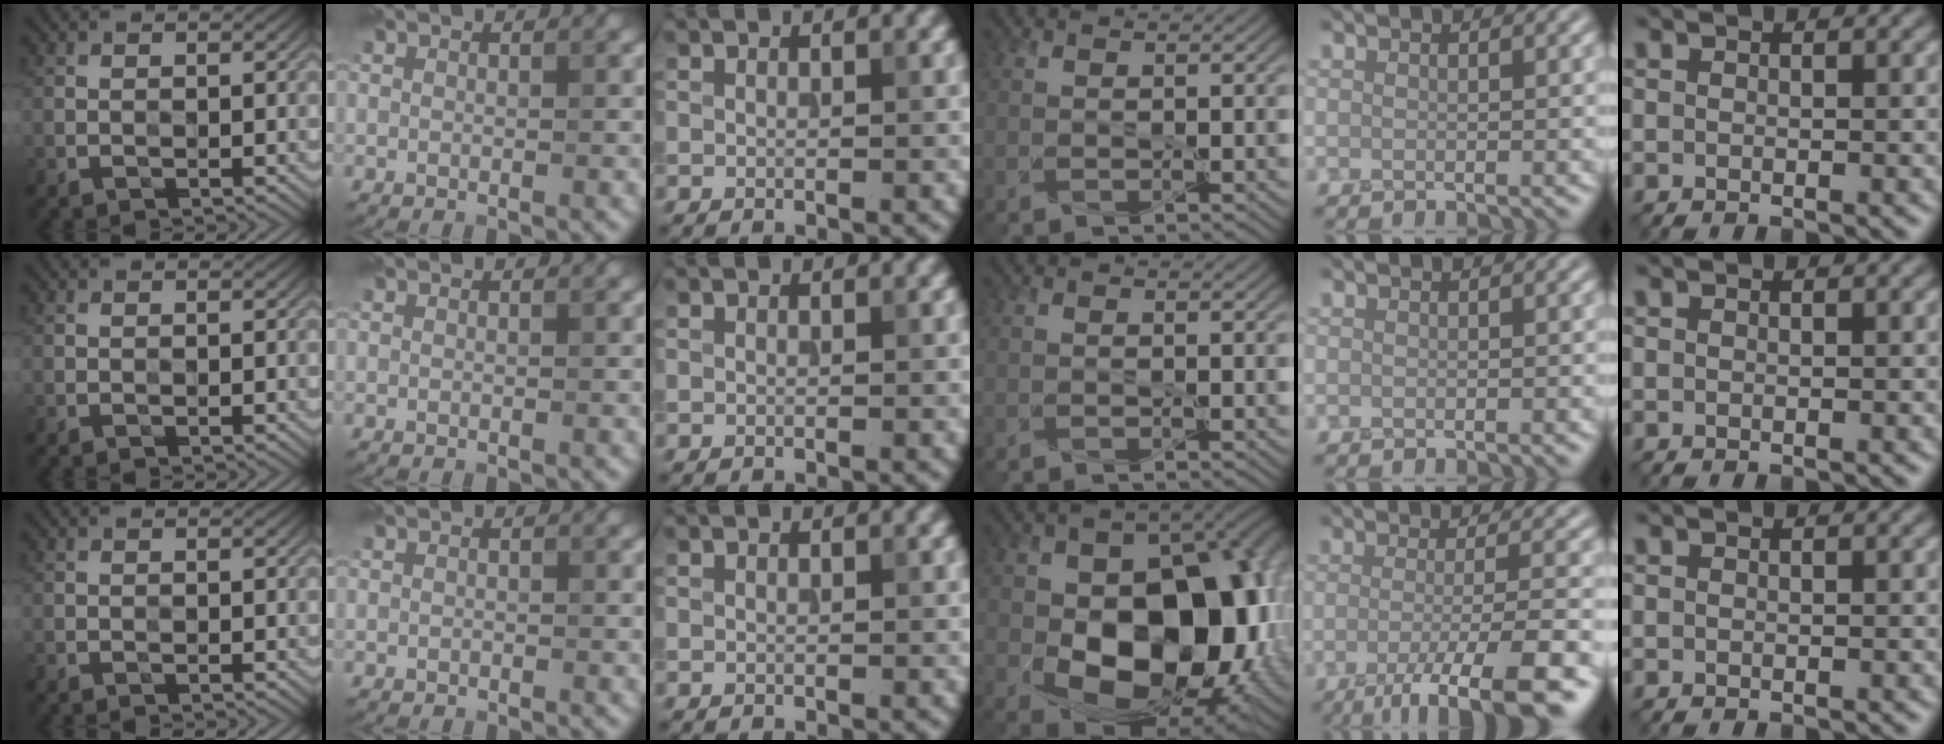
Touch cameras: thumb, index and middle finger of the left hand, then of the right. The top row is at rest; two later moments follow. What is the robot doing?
{"motion": "peel", "object": "velcro strap"}